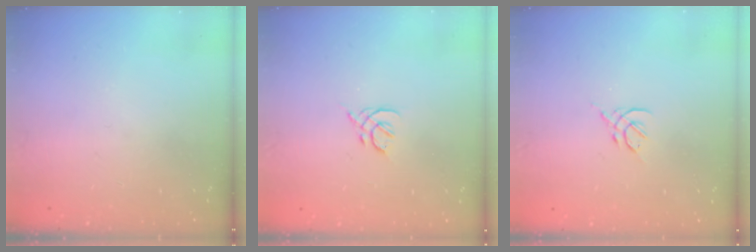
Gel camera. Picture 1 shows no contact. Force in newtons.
{"total": 2.0, "press": 1.9, "slide": 0.6}
{"total": 2.6, "press": 2.5, "slide": 0.7}